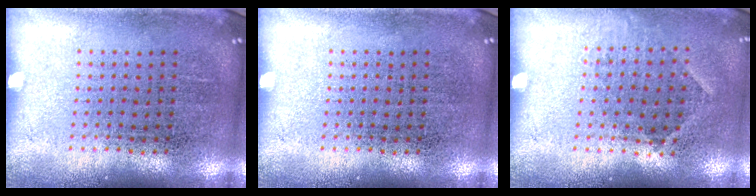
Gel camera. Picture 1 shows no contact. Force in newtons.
{"total": 0.0}
{"total": 0.9, "press": 0.6, "slide": 0.6}